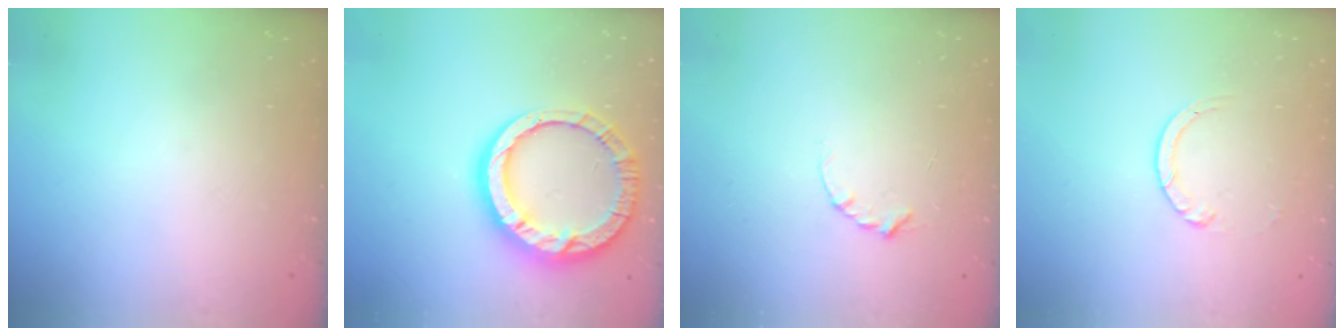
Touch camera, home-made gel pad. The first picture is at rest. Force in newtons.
{"total": 15.9, "press": 15.8, "slide": 2.2}
{"total": 2.9, "press": 2.9, "slide": 0.3}
{"total": 2.7, "press": 2.7, "slide": 0.3}